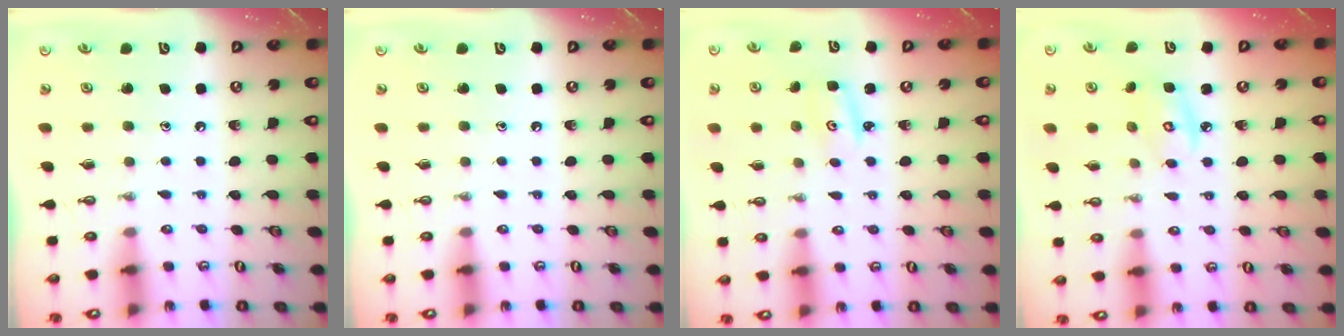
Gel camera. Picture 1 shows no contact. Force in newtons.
{"total": 0.0}
{"total": 2.7, "press": 2.7, "slide": 0.2}
{"total": 5.4, "press": 5.4, "slide": 0.2}